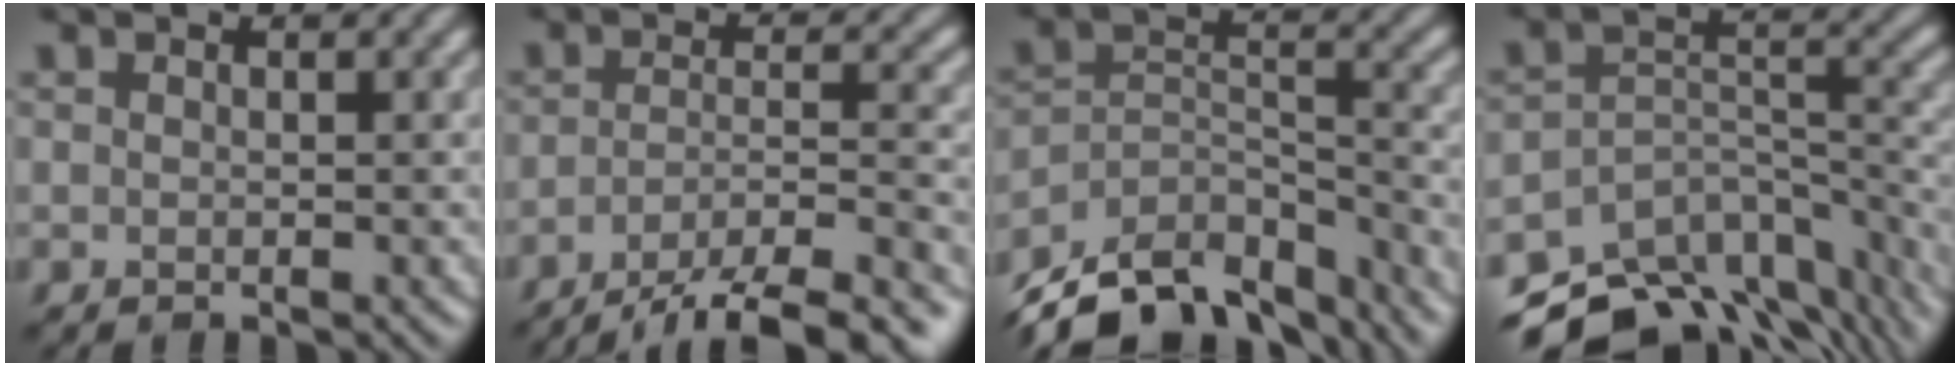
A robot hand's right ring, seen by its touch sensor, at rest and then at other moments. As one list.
[{"total": 10.5, "force": [-7.7, 3.0, 6.4], "torque": [-0.093, -0.012, -0.106]}, {"total": 13.1, "force": [-11.1, 5.4, 4.4], "torque": [-0.075, 0.000, -0.170]}, {"total": 12.7, "force": [-10.1, 5.6, 5.2], "torque": [-0.105, -0.006, -0.130]}]